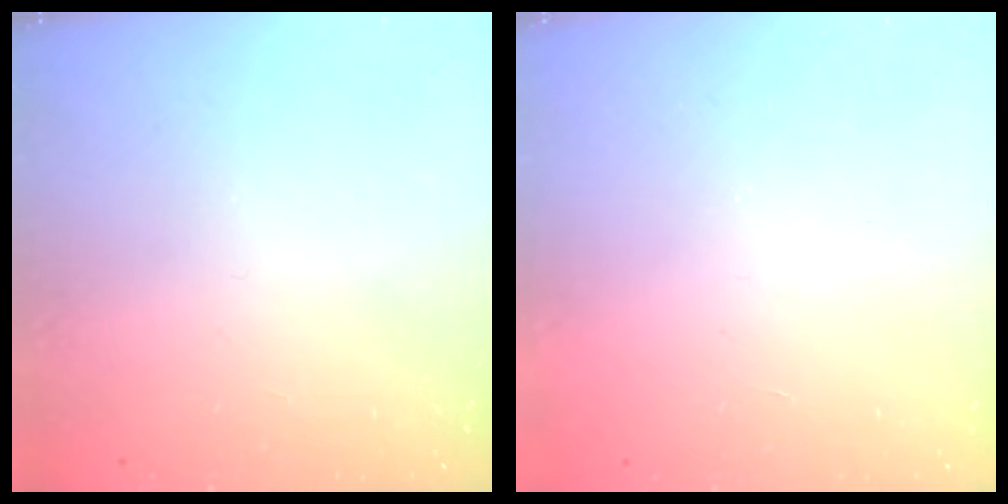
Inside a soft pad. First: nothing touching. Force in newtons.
{"total": 1.7, "press": 1.6, "slide": 0.1}